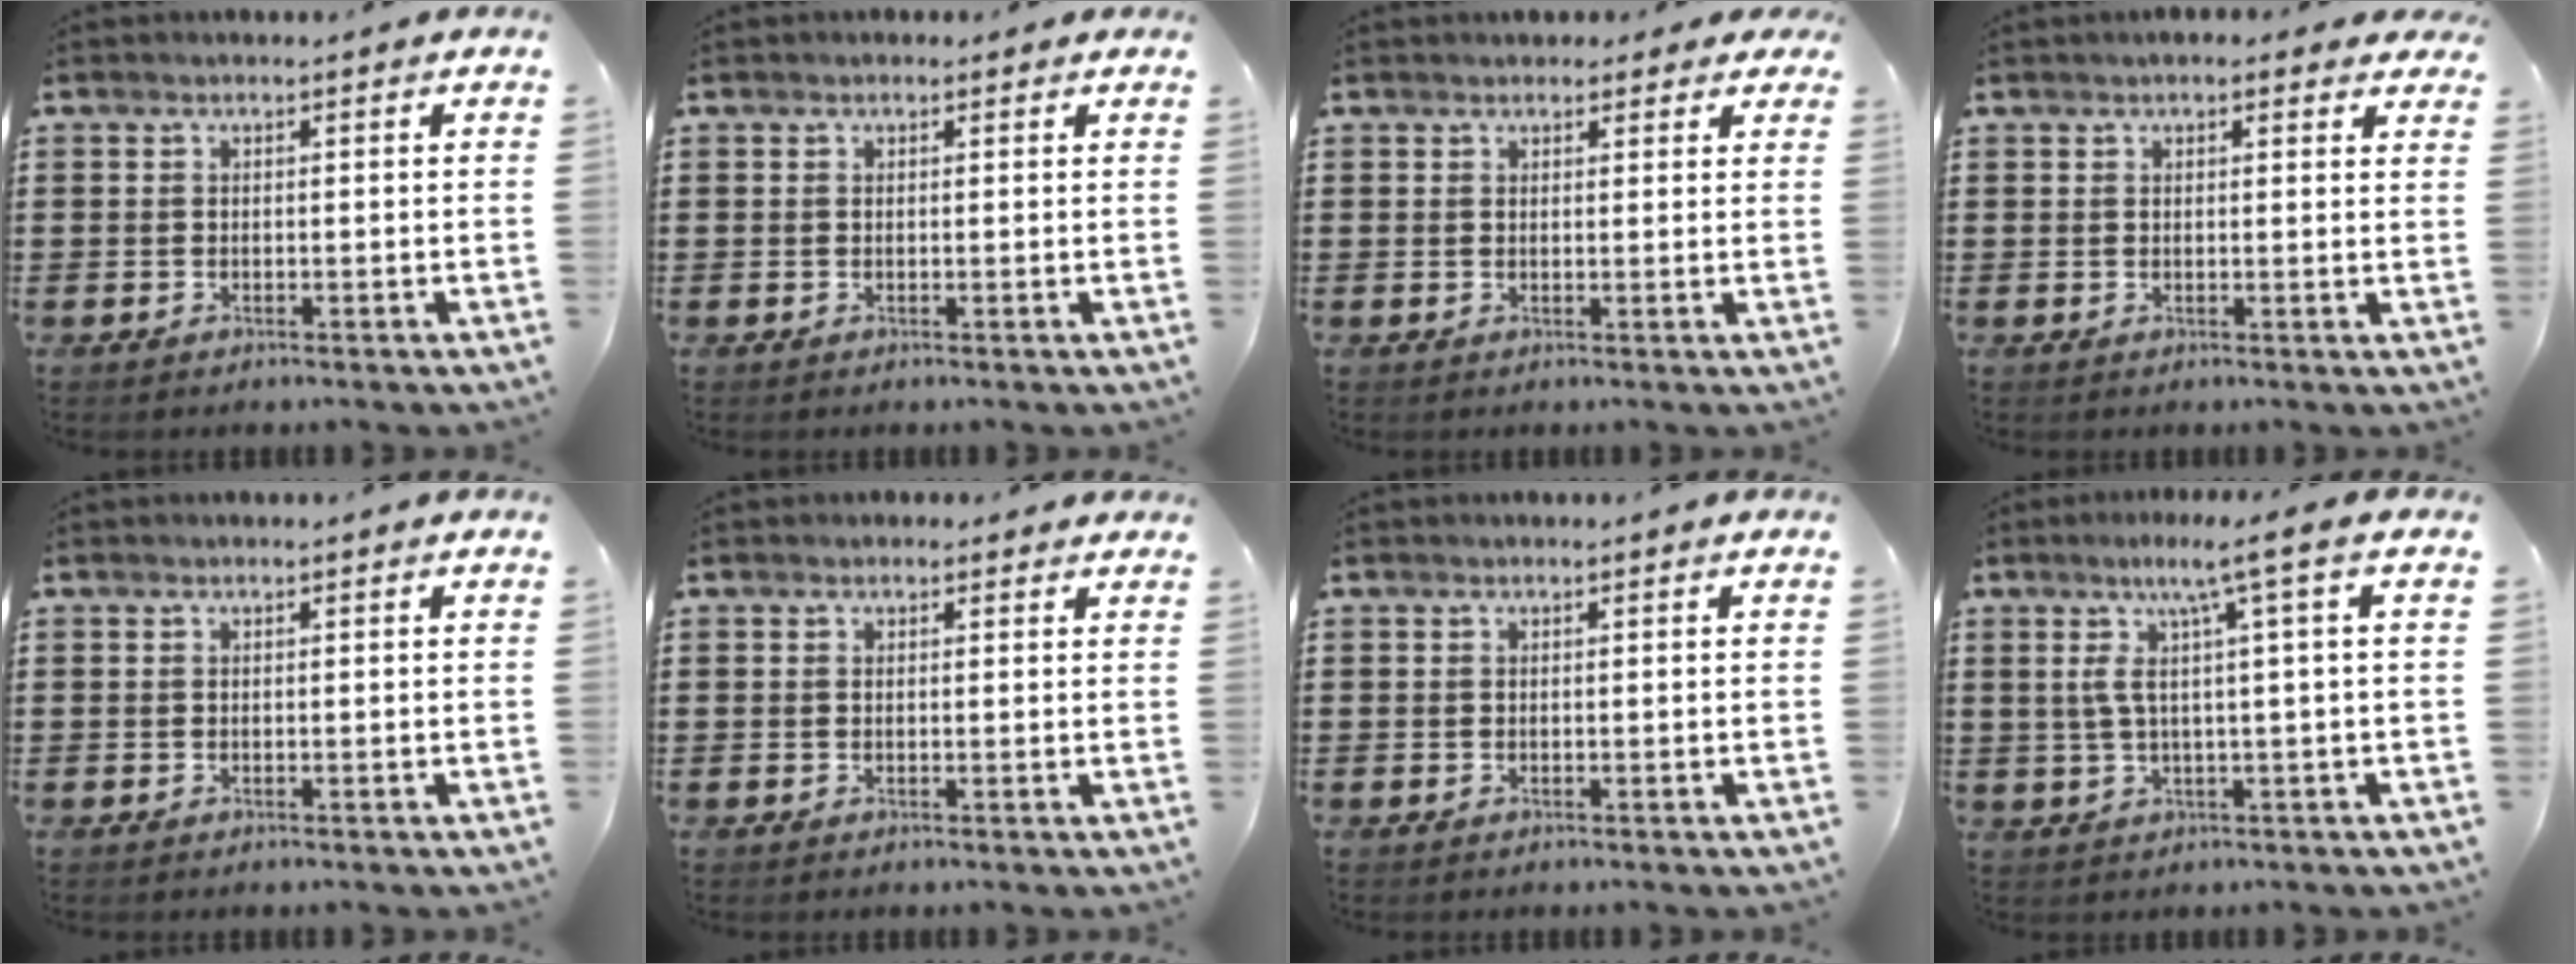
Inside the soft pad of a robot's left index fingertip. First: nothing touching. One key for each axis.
{"total": 0.6, "fx": 0.3, "fy": 0.4, "fz": 0.2, "tx": -0.005, "ty": 0.004, "tz": 0.007}
{"total": 2.1, "fx": 1.9, "fy": 0.9, "fz": 0.4, "tx": -0.006, "ty": 0.002, "tz": 0.033}
{"total": 1.9, "fx": 1.6, "fy": 0.6, "fz": 0.9, "tx": -0.021, "ty": 0.007, "tz": 0.029}
{"total": 0.0}
{"total": 0.9, "fx": 0.6, "fy": 0.6, "fz": 0.3, "tx": -0.008, "ty": 0.007, "tz": 0.010}
{"total": 0.0}
{"total": 7.3, "fx": 2.2, "fy": -0.5, "fz": 6.9, "tx": -0.138, "ty": 0.004, "tz": 0.030}